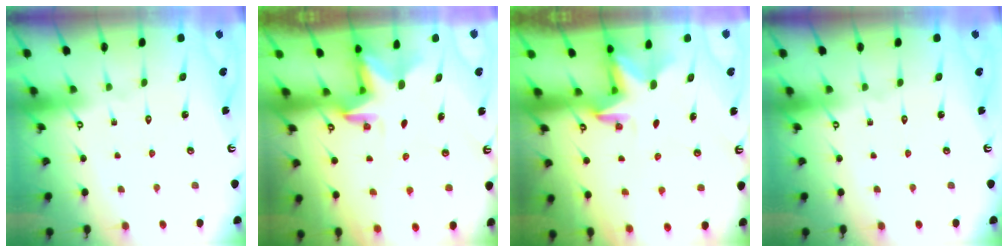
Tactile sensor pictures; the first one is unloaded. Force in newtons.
{"total": 2.9, "press": 2.9, "slide": 0.1}
{"total": 2.8, "press": 2.8, "slide": 0.2}
{"total": 0.0}